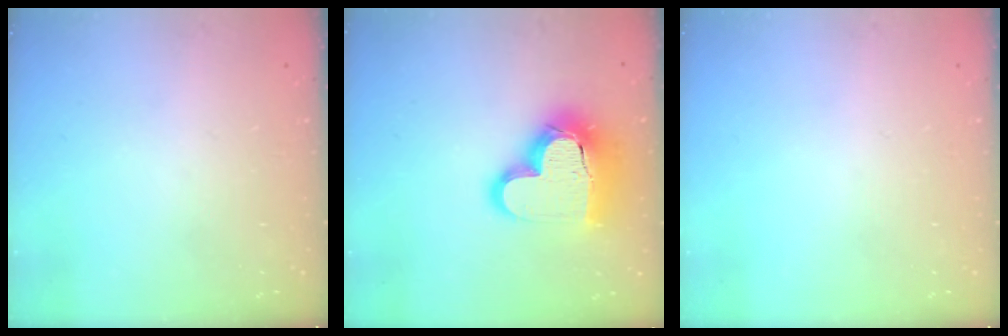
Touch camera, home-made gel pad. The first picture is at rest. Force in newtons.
{"total": 20.1, "press": 20.1, "slide": 1.7}
{"total": 0.0}